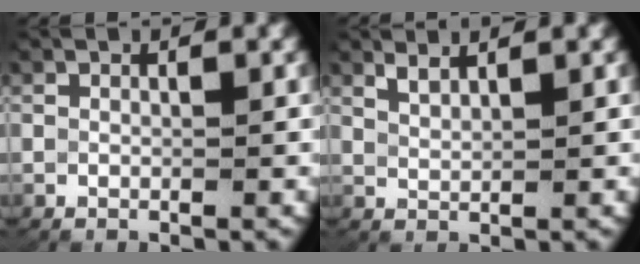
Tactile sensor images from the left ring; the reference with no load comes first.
{"total": 1.9, "force": [1.7, 0.1, 0.7], "torque": [-0.020, -0.003, 0.039]}